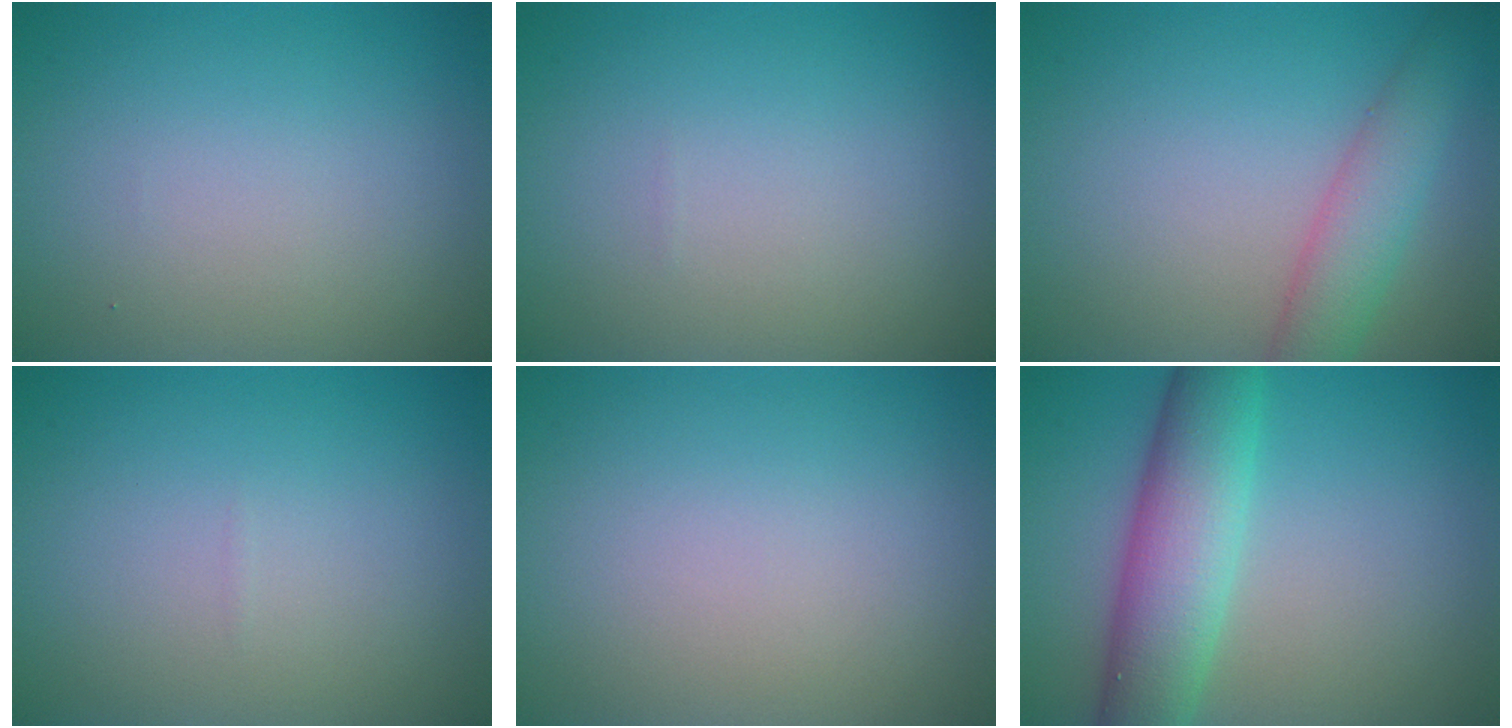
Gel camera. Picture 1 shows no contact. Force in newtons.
{"total": 0.0}
{"total": 4.0, "press": 4.0, "slide": 0.1}
{"total": 0.0}
{"total": 0.0}
{"total": 7.0, "press": 7.0, "slide": 0.2}